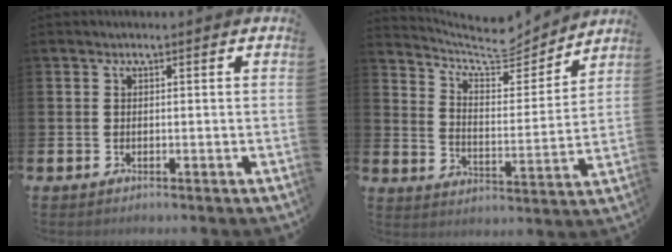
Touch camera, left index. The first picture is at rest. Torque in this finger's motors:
{"motor_torque": [0.85, -1.28, 0.04, 0.01]}